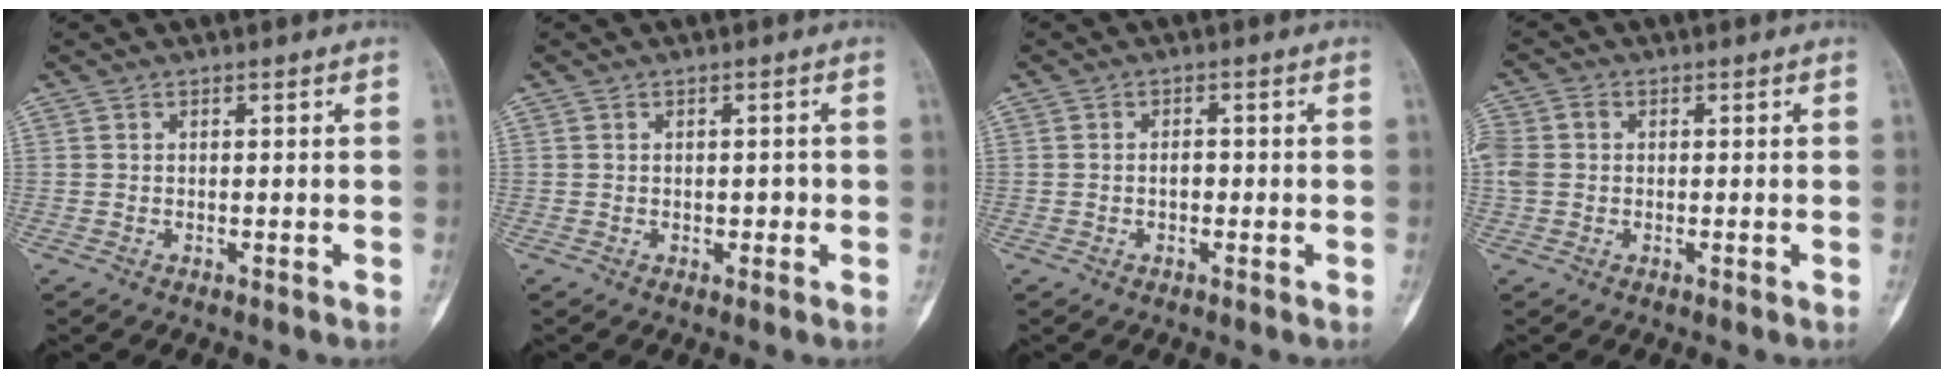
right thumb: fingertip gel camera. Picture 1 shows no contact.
{"total": 1.7, "force": [-0.1, 1.1, 1.3], "torque": [-0.010, 0.001, -0.002]}
{"total": 1.8, "force": [-0.3, 1.1, 1.3], "torque": [-0.016, 0.004, -0.006]}
{"total": 6.6, "force": [0.5, 5.3, 3.9], "torque": [-0.105, 0.018, 0.012]}